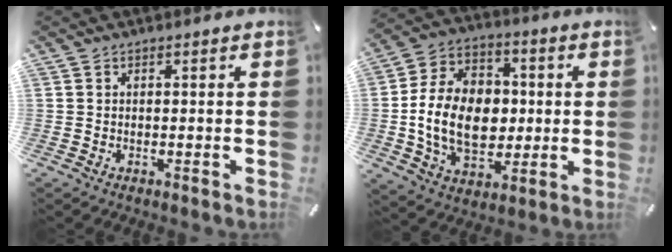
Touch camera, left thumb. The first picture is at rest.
{"total": 17.2, "force": [-1.3, 12.6, 11.7], "torque": [-0.244, 0.016, -0.022]}